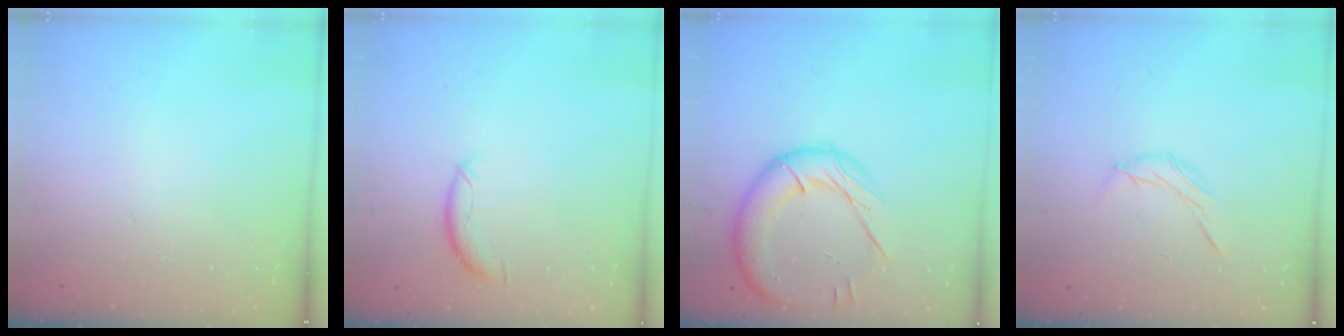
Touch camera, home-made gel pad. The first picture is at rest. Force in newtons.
{"total": 7.8, "press": 7.8, "slide": 0.5}
{"total": 18.0, "press": 17.9, "slide": 2.2}
{"total": 6.3, "press": 6.2, "slide": 1.0}